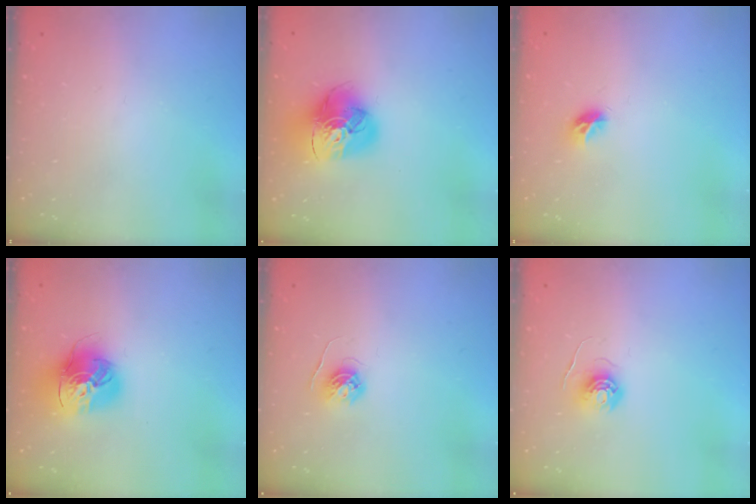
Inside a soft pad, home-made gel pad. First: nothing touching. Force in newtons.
{"total": 17.2, "press": 17.0, "slide": 1.9}
{"total": 5.8, "press": 5.8, "slide": 0.5}
{"total": 16.3, "press": 16.2, "slide": 1.6}
{"total": 4.8, "press": 4.7, "slide": 0.5}
{"total": 5.8, "press": 5.8, "slide": 0.3}